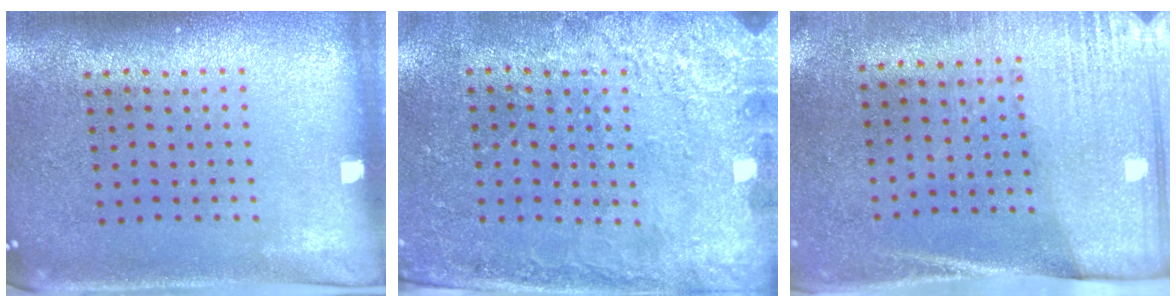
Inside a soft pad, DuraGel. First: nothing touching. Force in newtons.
{"total": 2.6, "press": 2.4, "slide": 1.1}
{"total": 2.7, "press": 2.4, "slide": 1.4}